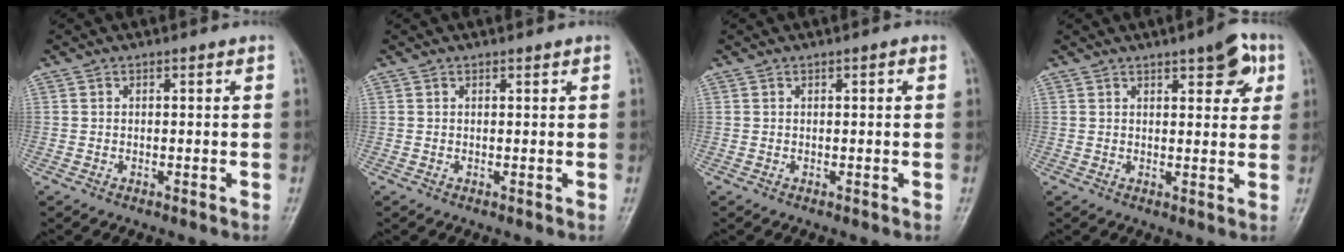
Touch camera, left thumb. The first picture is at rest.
{"total": 0.5, "force": [0.4, 0.3, 0.2], "torque": [0.002, -0.002, 0.004]}
{"total": 0.8, "force": [0.3, 0.4, 0.7], "torque": [-0.005, 0.001, 0.003]}
{"total": 7.2, "force": [3.5, 2.8, 5.6], "torque": [-0.046, -0.010, 0.040]}